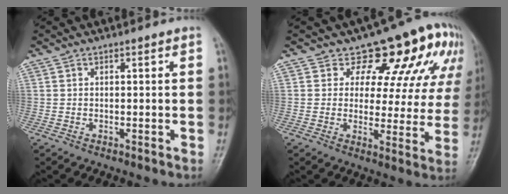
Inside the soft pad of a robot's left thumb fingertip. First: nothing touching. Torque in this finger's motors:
{"motor_torque": [0.02, 0.32, 0.10, -0.13, 0.09]}